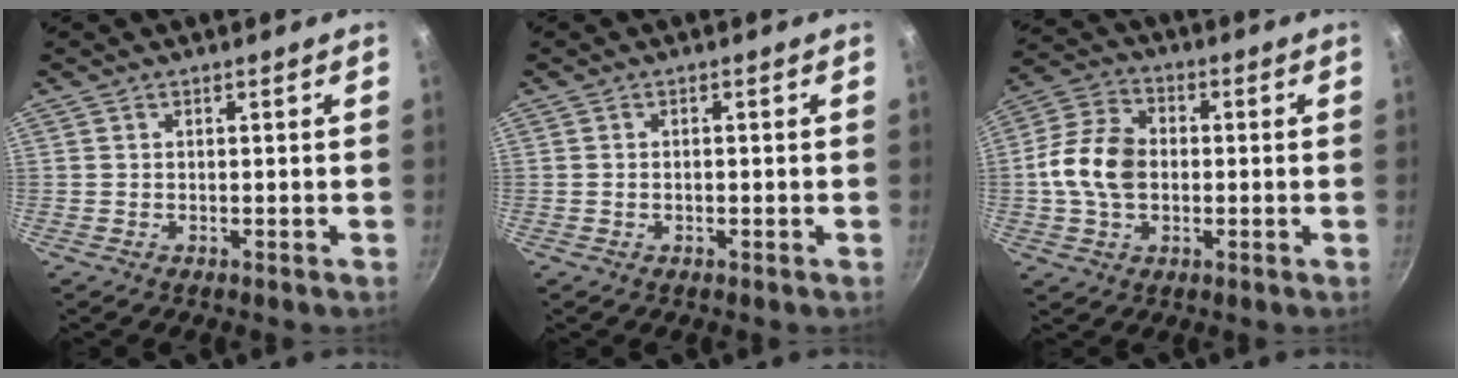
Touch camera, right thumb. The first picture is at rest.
{"total": 0.8, "force": [-0.2, 0.5, 0.6], "torque": [-0.010, 0.004, -0.004]}
{"total": 11.5, "force": [-0.5, 8.3, 8.0], "torque": [-0.140, 0.022, -0.021]}